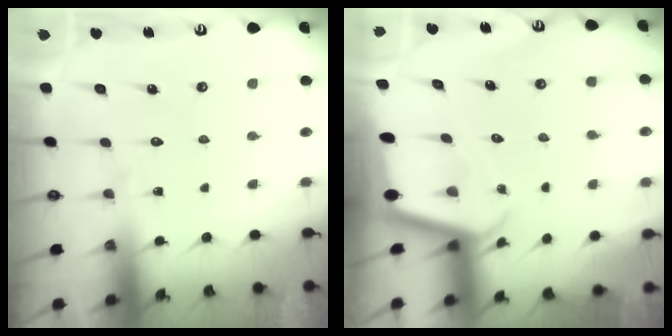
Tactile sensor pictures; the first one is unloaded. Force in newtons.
{"total": 2.1, "press": 2.1, "slide": 0.2}